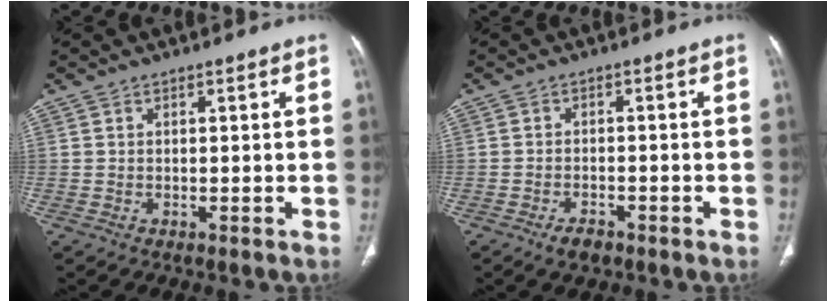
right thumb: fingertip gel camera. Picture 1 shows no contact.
{"total": 3.2, "force": [-2.1, 1.6, 1.8], "torque": [-0.031, 0.007, -0.033]}